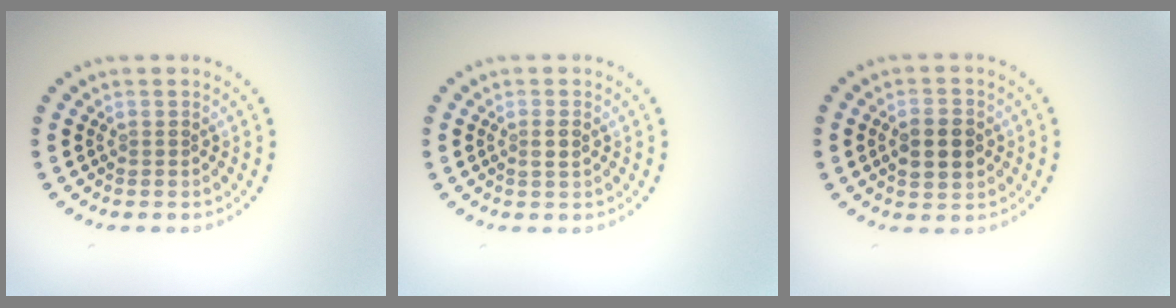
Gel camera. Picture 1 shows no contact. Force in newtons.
{"total": 1.0, "press": 0.9, "slide": 0.5}
{"total": 3.7, "press": 3.7, "slide": 0.2}